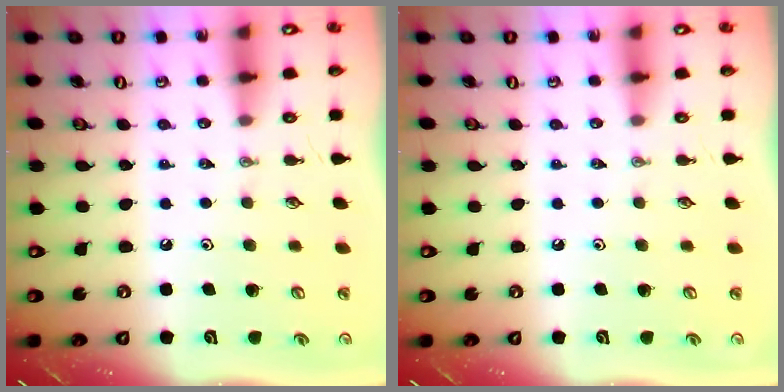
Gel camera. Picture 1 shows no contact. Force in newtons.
{"total": 0.0}